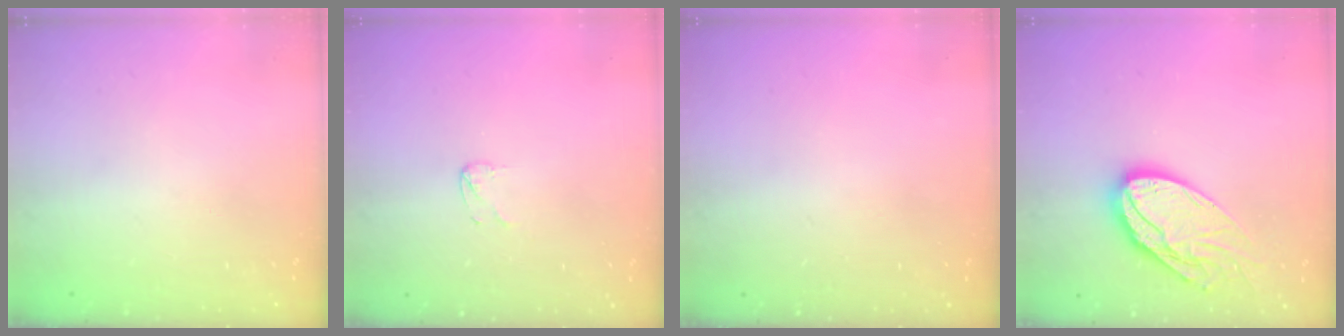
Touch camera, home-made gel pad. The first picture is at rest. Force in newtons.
{"total": 2.6, "press": 2.6, "slide": 0.2}
{"total": 0.0}
{"total": 15.8, "press": 15.7, "slide": 1.4}